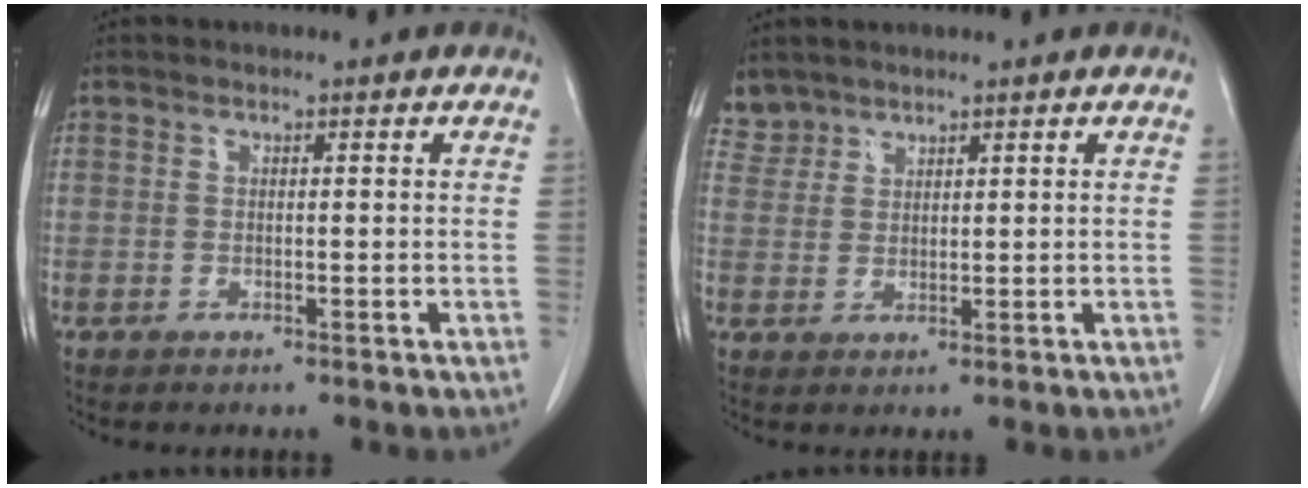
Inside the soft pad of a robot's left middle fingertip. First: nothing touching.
{"total": 3.1, "force": [2.7, 1.4, -0.5], "torque": [0.016, 0.008, 0.055]}